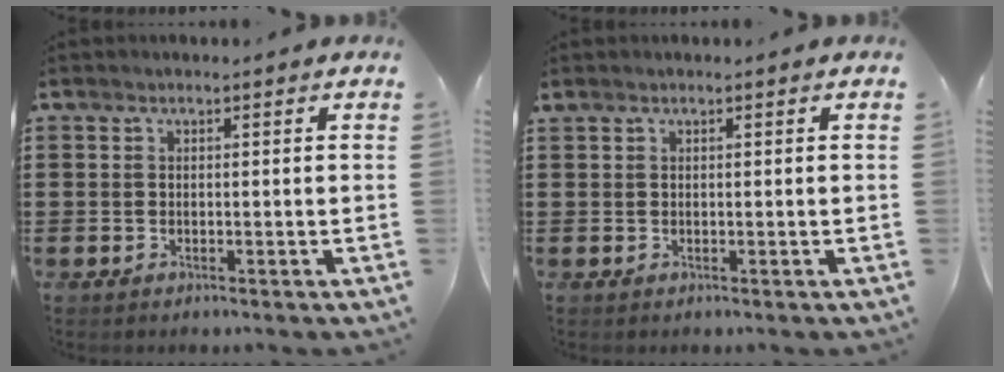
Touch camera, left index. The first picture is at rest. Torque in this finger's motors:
{"motor_torque": [0.20, -0.23, -0.01, 0.00]}